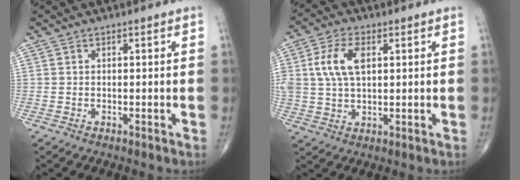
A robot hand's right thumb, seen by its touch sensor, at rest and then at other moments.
{"total": 8.5, "force": [2.1, 4.6, 6.8], "torque": [-0.144, 0.006, 0.040]}